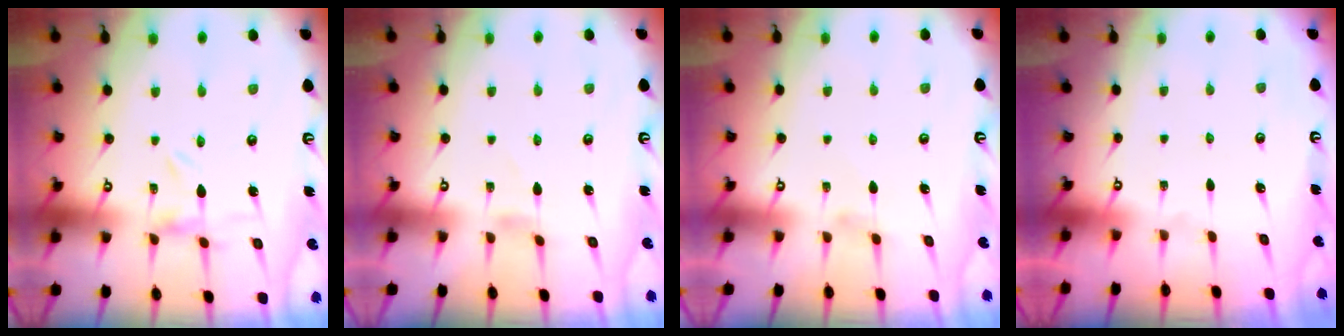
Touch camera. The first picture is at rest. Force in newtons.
{"total": 0.8, "press": 0.8, "slide": 0.1}
{"total": 0.9, "press": 0.8, "slide": 0.4}
{"total": 0.0}